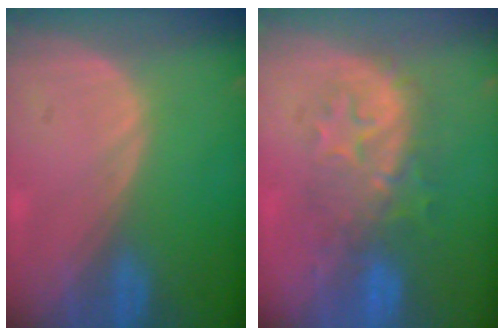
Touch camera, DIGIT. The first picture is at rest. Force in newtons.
{"total": 8.3, "press": 8.2, "slide": 1.4}